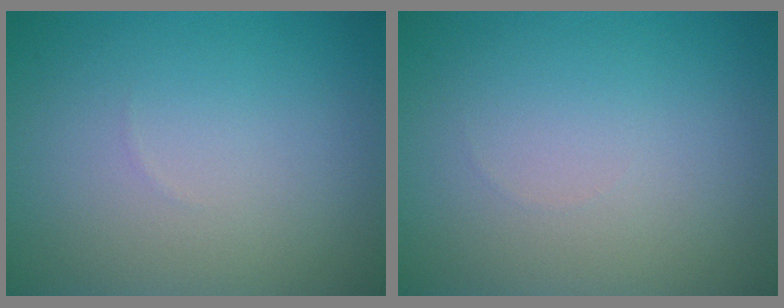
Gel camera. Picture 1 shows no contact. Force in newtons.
{"total": 0.0}